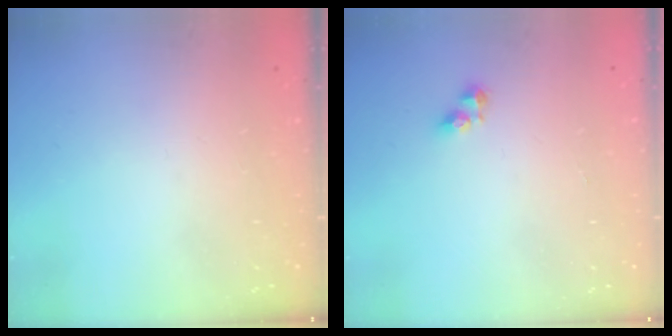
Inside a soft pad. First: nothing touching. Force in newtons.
{"total": 4.1, "press": 4.1, "slide": 0.5}